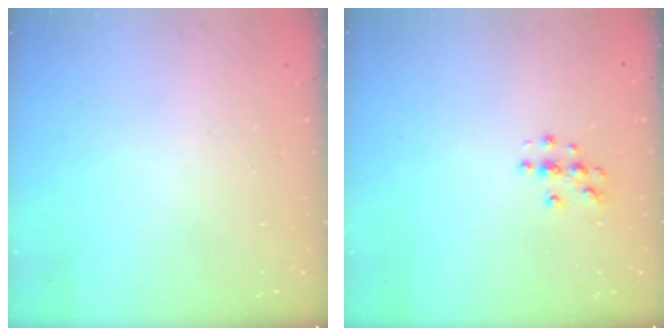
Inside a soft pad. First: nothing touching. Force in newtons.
{"total": 3.8, "press": 3.8, "slide": 0.4}